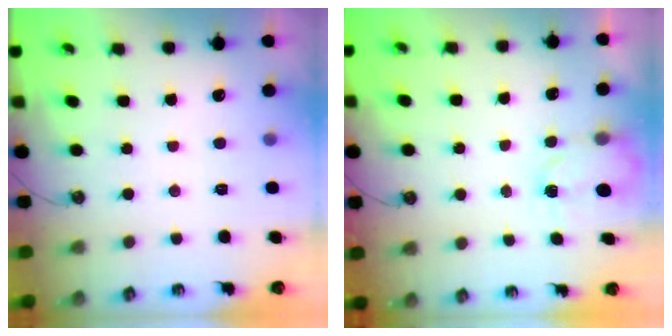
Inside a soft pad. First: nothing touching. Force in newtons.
{"total": 2.4, "press": 2.4, "slide": 0.5}